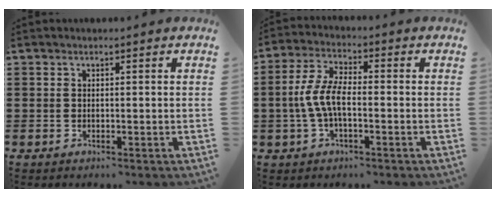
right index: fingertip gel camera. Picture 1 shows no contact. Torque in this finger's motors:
{"motor_torque": [1.27, 0.13, 0.63, 0.21]}